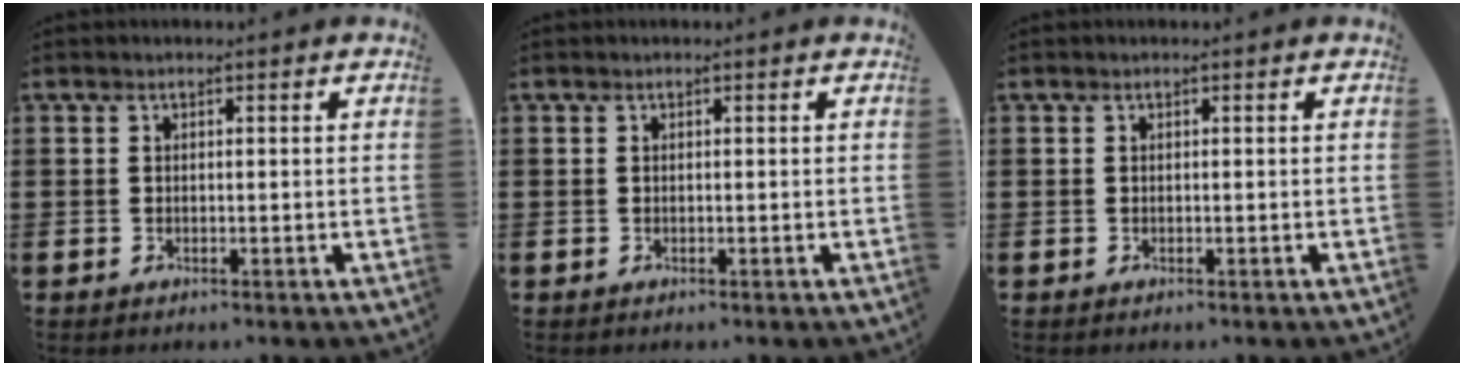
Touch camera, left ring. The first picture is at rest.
{"total": 0.0}
{"total": 0.0}